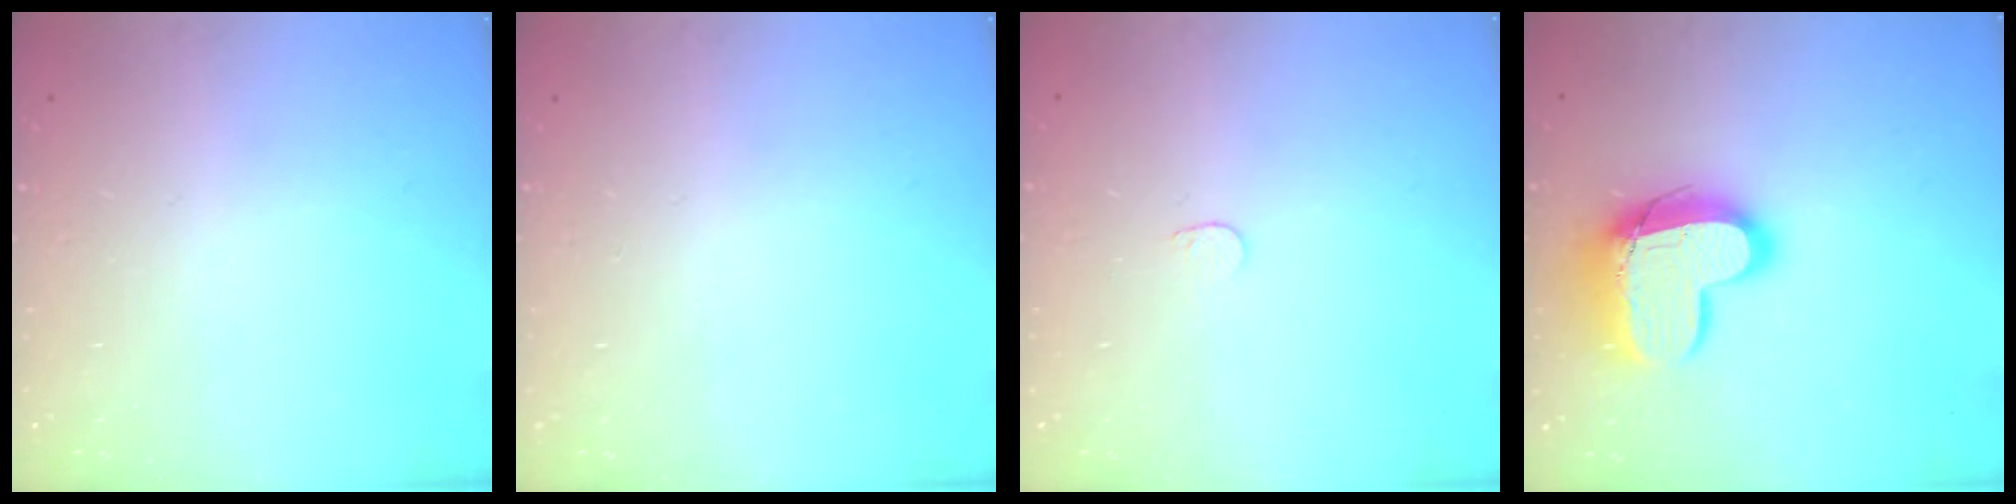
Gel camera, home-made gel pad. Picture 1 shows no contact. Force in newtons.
{"total": 0.0}
{"total": 3.6, "press": 3.6, "slide": 0.3}
{"total": 15.2, "press": 15.2, "slide": 1.3}